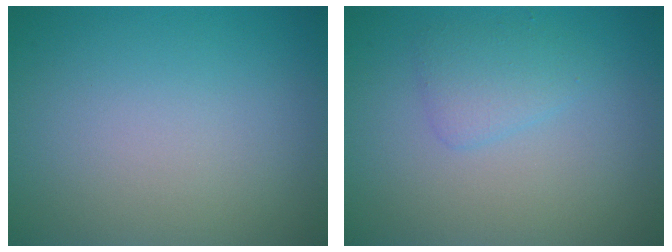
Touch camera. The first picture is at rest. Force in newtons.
{"total": 1.8, "press": 1.8, "slide": 0.1}